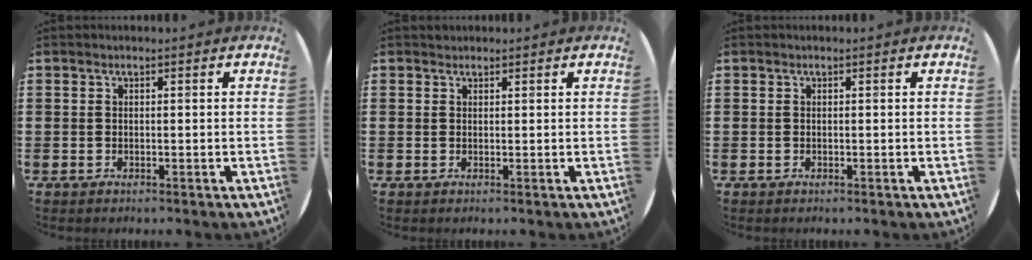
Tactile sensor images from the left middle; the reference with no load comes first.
{"total": 0.7, "force": [0.6, 0.3, -0.2], "torque": [0.005, 0.005, 0.011]}
{"total": 0.0}